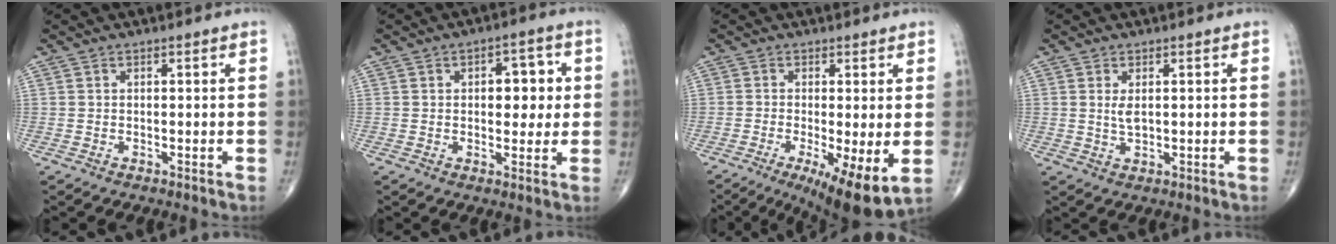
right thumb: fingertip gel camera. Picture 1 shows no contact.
{"total": 7.3, "force": [1.1, 4.2, 5.9], "torque": [-0.041, 0.004, 0.012]}
{"total": 11.3, "force": [-3.1, 2.9, 10.5], "torque": [-0.169, -0.023, -0.044]}
{"total": 2.5, "force": [0.5, 1.1, 2.1], "torque": [-0.038, -0.005, 0.013]}